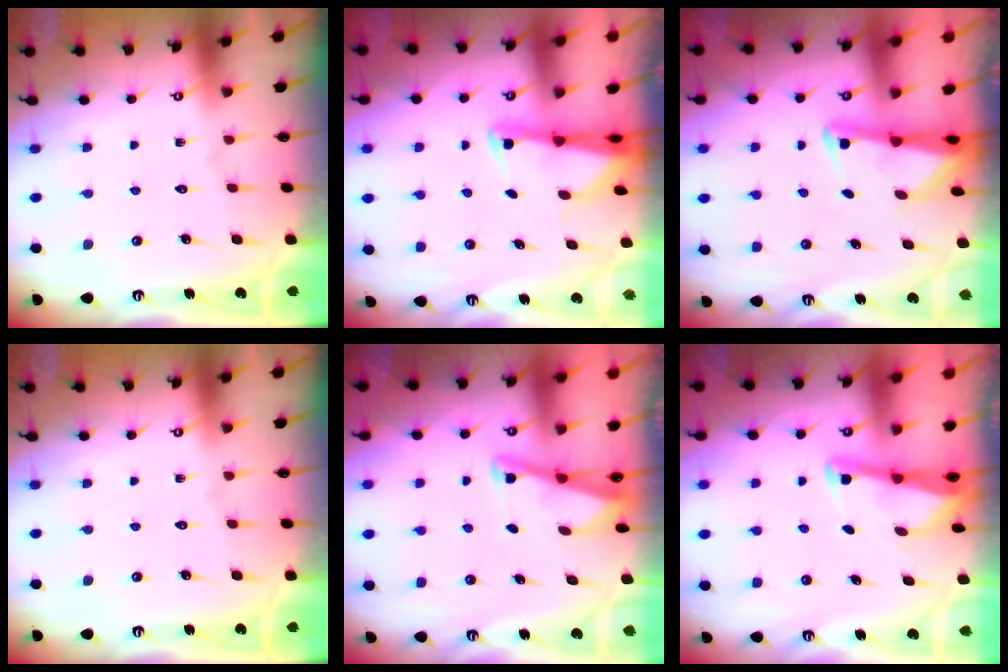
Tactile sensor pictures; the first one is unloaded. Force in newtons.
{"total": 2.5, "press": 2.4, "slide": 0.5}
{"total": 2.4, "press": 2.3, "slide": 0.4}
{"total": 0.0}
{"total": 3.0, "press": 3.0, "slide": 0.4}
{"total": 2.9, "press": 2.9, "slide": 0.3}